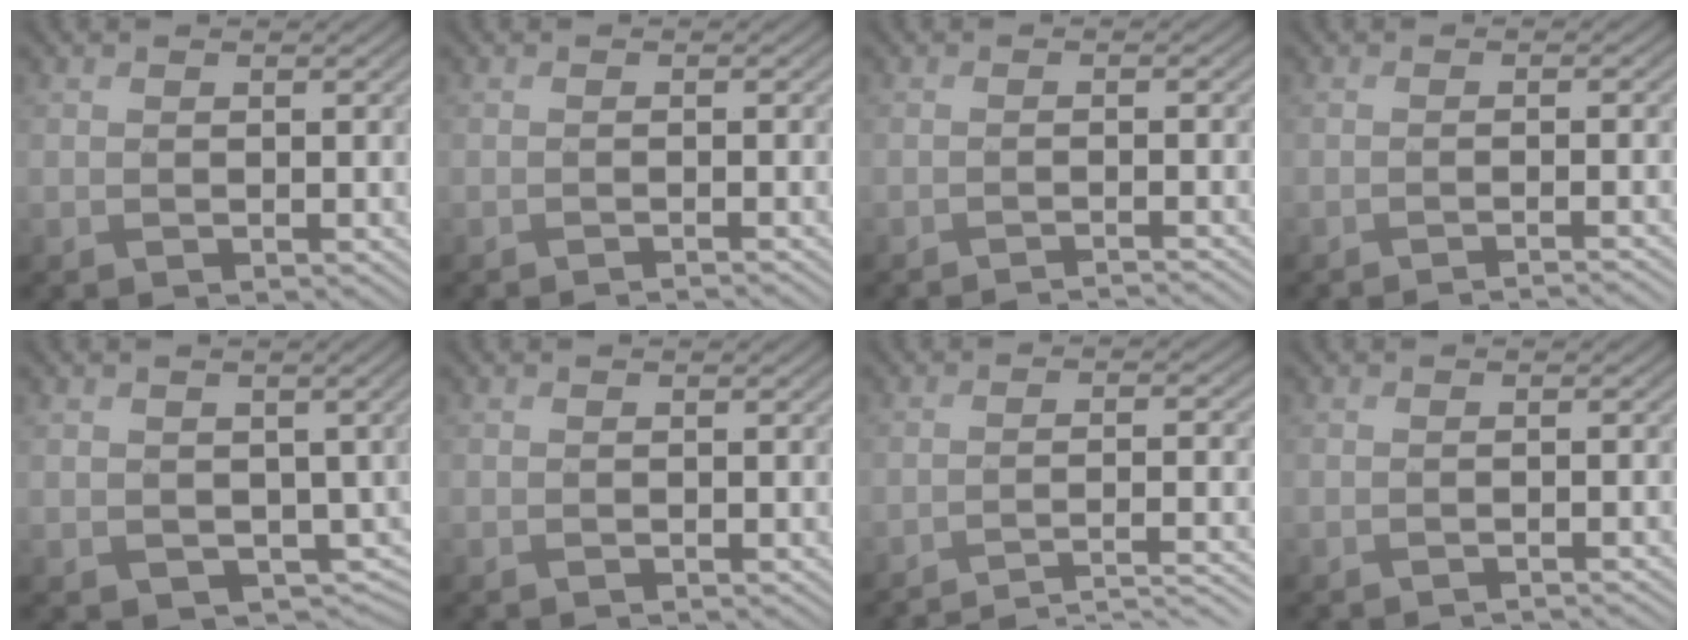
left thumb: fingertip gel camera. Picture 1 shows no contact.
{"total": 1.4, "force": [-1.0, 0.2, 0.9], "torque": [0.000, -0.003, -0.025]}
{"total": 2.9, "force": [-2.3, 0.3, 1.6], "torque": [-0.015, -0.001, -0.045]}
{"total": 2.8, "force": [-2.0, 0.4, 2.0], "torque": [-0.019, 0.000, -0.041]}
{"total": 4.9, "force": [0.3, 4.0, 2.8], "torque": [-0.070, -0.030, 0.008]}
{"total": 0.0}
{"total": 7.9, "force": [-6.7, 0.8, 4.0], "torque": [-0.064, 0.015, -0.099]}
{"total": 0.9, "force": [-0.7, 0.1, 0.6], "torque": [-0.004, 0.003, -0.017]}